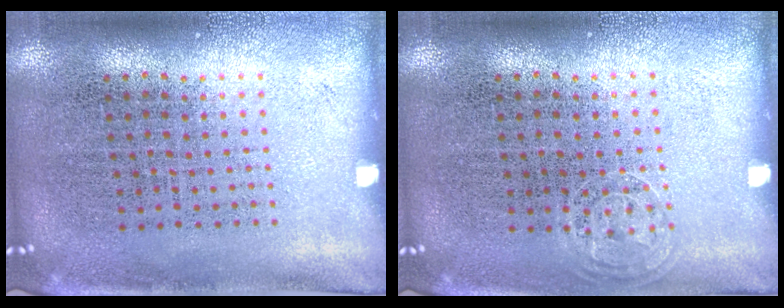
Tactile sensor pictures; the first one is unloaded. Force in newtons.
{"total": 0.7, "press": 0.6, "slide": 0.3}